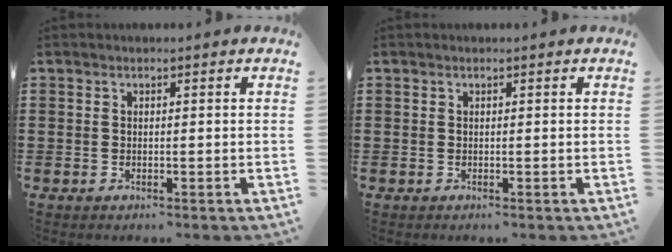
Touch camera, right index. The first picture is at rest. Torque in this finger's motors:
{"motor_torque": [0.13, 0.32, -0.01, 0.01]}